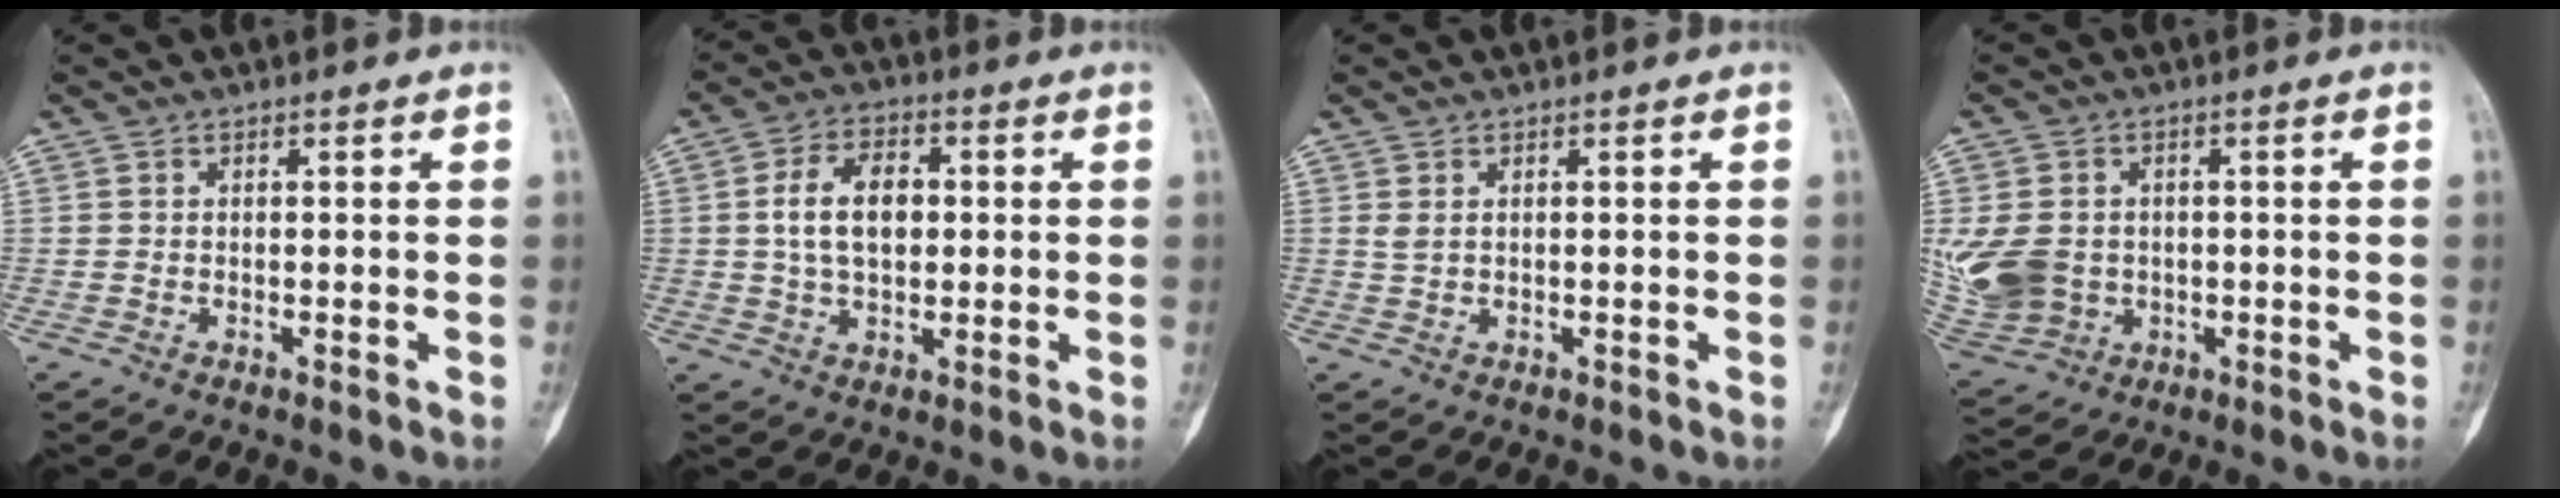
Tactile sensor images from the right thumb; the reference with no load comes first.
{"total": 9.0, "force": [0.9, 5.7, 7.0], "torque": [-0.110, 0.008, 0.015]}
{"total": 1.0, "force": [0.4, 0.5, 0.8], "torque": [-0.019, 0.002, 0.013]}
{"total": 11.5, "force": [-0.2, 9.4, 6.5], "torque": [-0.138, 0.003, 0.014]}